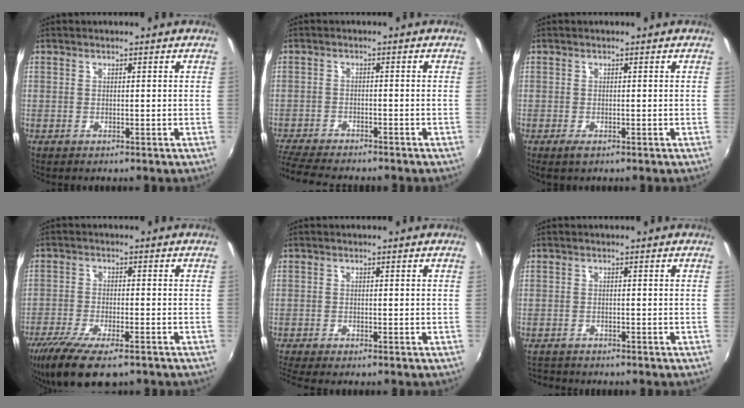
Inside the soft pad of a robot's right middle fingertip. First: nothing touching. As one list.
[{"total": 10.2, "force": [-9.1, 1.7, 4.2], "torque": [-0.111, -0.025, -0.156]}, {"total": 1.4, "force": [-0.8, 0.5, 1.0], "torque": [-0.020, -0.006, -0.015]}, {"total": 12.7, "force": [-8.9, 3.8, 8.3], "torque": [-0.183, -0.045, -0.156]}, {"total": 3.0, "force": [-2.5, 0.0, 1.6], "torque": [-0.038, -0.018, -0.049]}, {"total": 2.7, "force": [-2.6, 0.6, 0.4], "torque": [-0.018, -0.011, -0.047]}]